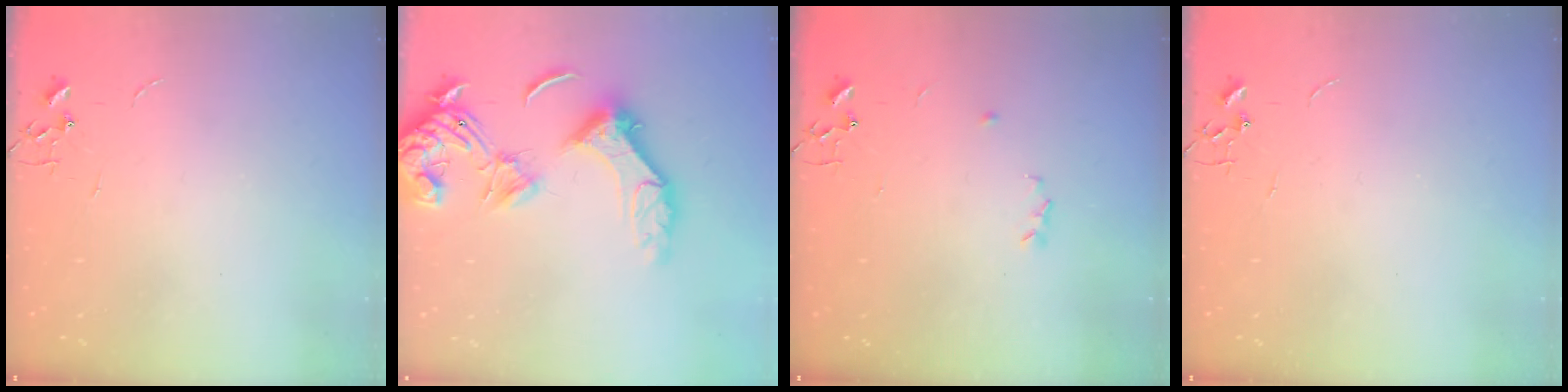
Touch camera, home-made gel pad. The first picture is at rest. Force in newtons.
{"total": 17.5, "press": 17.4, "slide": 2.4}
{"total": 3.2, "press": 3.1, "slide": 0.7}
{"total": 0.0}